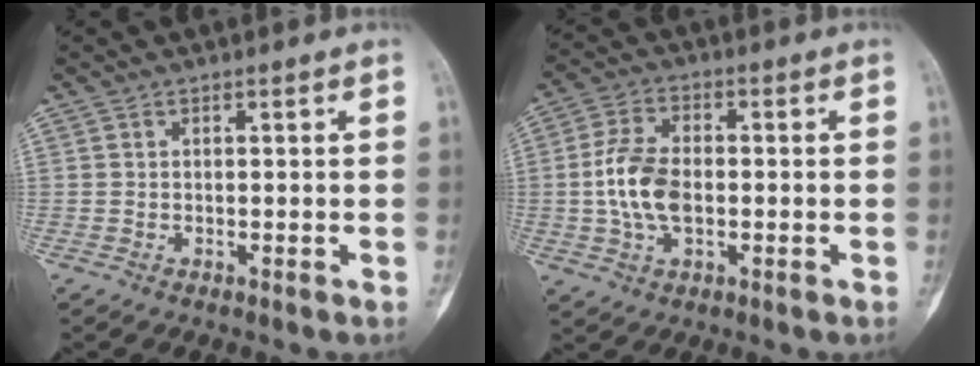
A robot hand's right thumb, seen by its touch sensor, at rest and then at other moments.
{"total": 9.4, "force": [-1.0, 5.5, 7.6], "torque": [-0.148, 0.013, -0.023]}